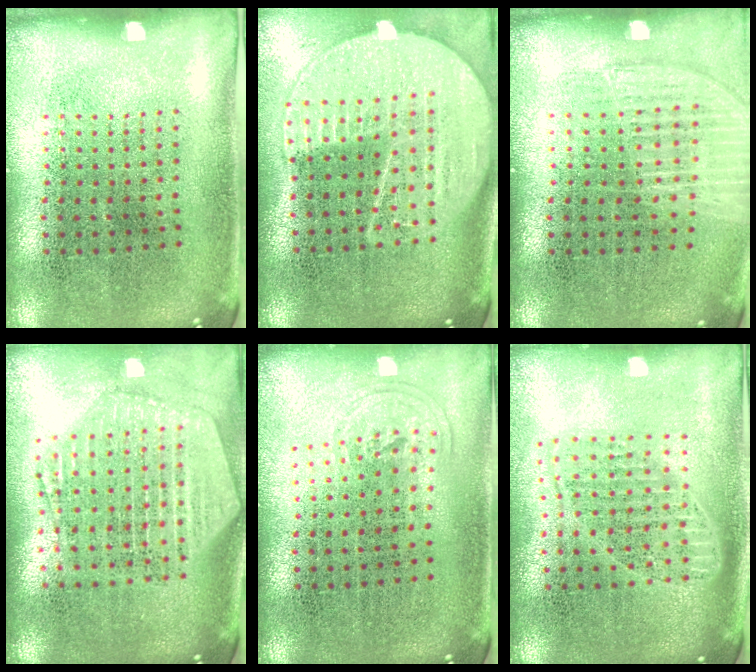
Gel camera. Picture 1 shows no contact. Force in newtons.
{"total": 2.0, "press": 1.8, "slide": 1.0}
{"total": 1.1, "press": 1.0, "slide": 0.3}
{"total": 2.5, "press": 2.1, "slide": 1.3}
{"total": 0.8, "press": 0.6, "slide": 0.6}
{"total": 1.7, "press": 1.4, "slide": 0.9}